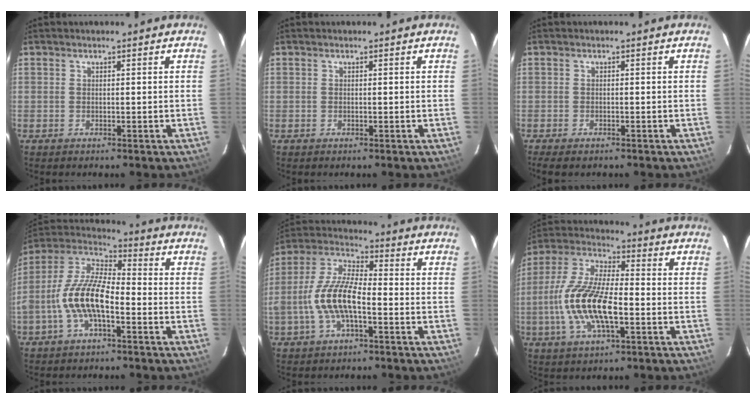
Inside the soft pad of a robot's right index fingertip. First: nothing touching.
{"total": 0.0}
{"total": 3.6, "force": [-2.9, 0.8, 2.0], "torque": [-0.048, -0.019, -0.050]}
{"total": 13.1, "force": [-4.2, 5.3, 11.3], "torque": [-0.234, 0.006, -0.080]}
{"total": 12.5, "force": [-3.5, 4.8, 11.0], "torque": [-0.234, 0.004, -0.066]}
{"total": 16.0, "force": [-3.7, 5.7, 14.5], "torque": [-0.302, -0.002, -0.076]}